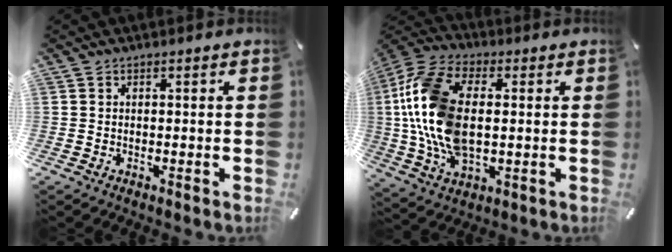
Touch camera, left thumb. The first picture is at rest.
{"total": 17.3, "force": [0.6, 10.3, 13.9], "torque": [-0.326, -0.008, 0.007]}